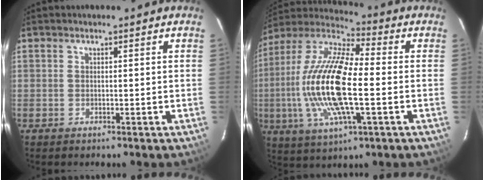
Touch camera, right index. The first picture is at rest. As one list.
[{"total": 20.3, "force": [-2.5, 6.4, 19.1], "torque": [-0.384, -0.002, -0.057]}]